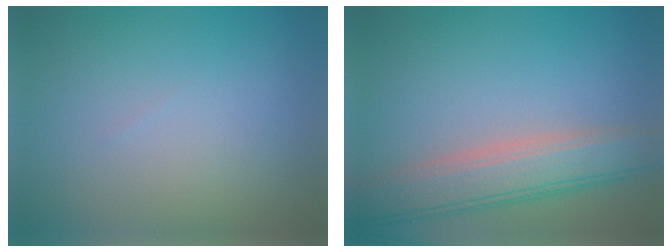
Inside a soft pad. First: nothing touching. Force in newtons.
{"total": 6.2, "press": 6.2, "slide": 0.4}